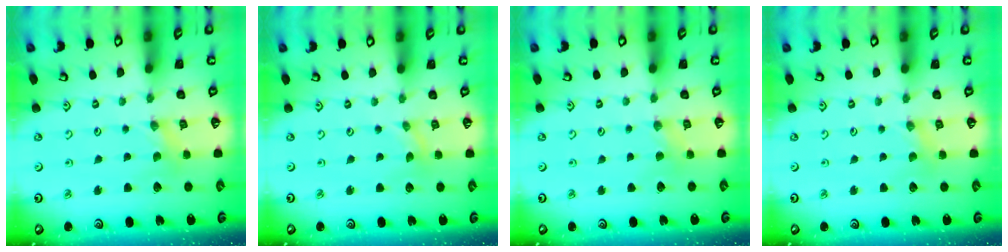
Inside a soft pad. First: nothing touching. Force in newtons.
{"total": 0.0}
{"total": 2.6, "press": 2.5, "slide": 0.5}
{"total": 1.0, "press": 1.0, "slide": 0.2}